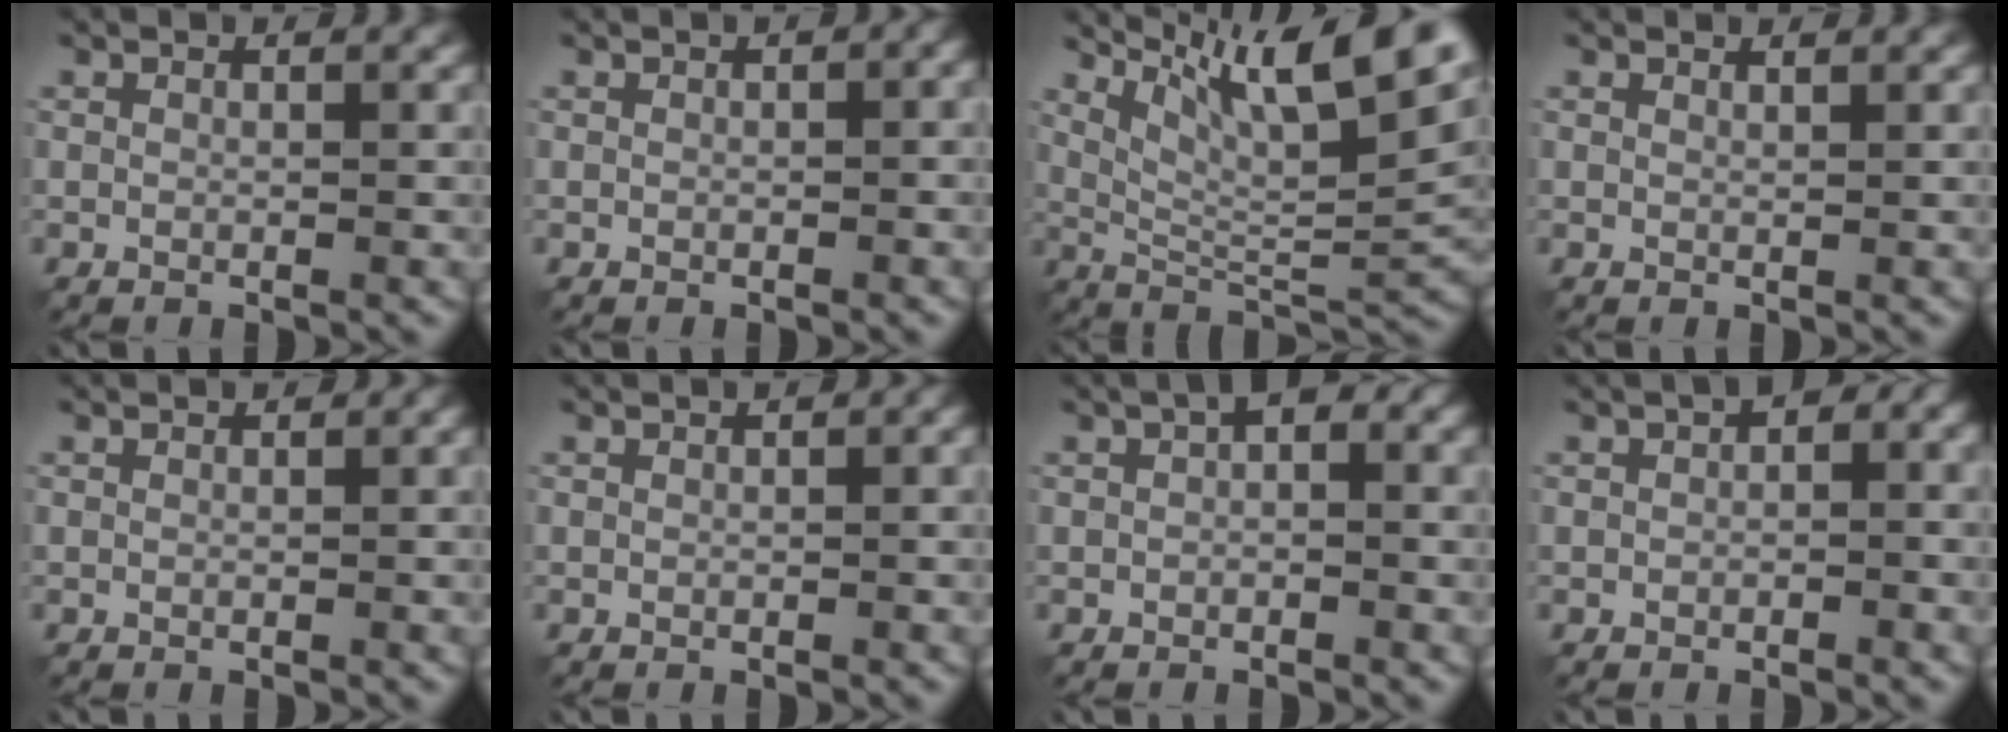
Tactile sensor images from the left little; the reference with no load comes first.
{"total": 2.2, "force": [0.5, 1.1, 1.9], "torque": [-0.022, 0.007, 0.014]}
{"total": 11.3, "force": [6.1, 2.9, 9.1], "torque": [-0.146, 0.005, 0.114]}
{"total": 0.8, "force": [0.7, 0.1, 0.3], "torque": [-0.002, 0.002, 0.007]}
{"total": 1.6, "force": [0.5, 0.9, 1.3], "torque": [-0.009, 0.004, 0.007]}
{"total": 2.1, "force": [0.5, 1.1, 1.7], "torque": [-0.016, 0.006, 0.012]}
{"total": 4.0, "force": [0.7, 2.2, 3.2], "torque": [-0.039, 0.013, 0.006]}
{"total": 6.5, "force": [1.1, 3.8, 5.1], "torque": [-0.062, 0.019, 0.012]}